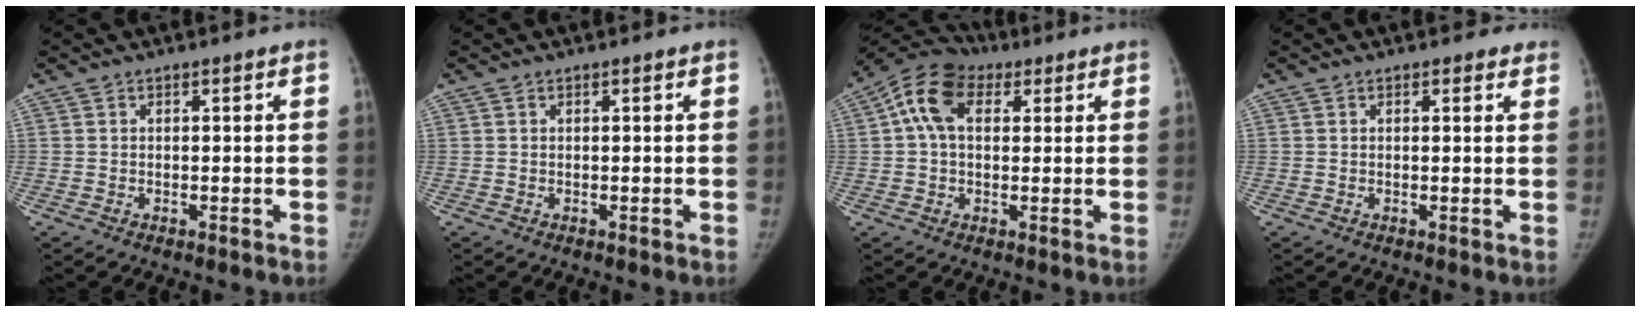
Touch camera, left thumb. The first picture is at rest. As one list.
[{"total": 0.0}, {"total": 10.7, "force": [3.2, 7.1, 7.4], "torque": [-0.126, 0.028, 0.044]}, {"total": 1.6, "force": [1.2, 0.8, 0.6], "torque": [0.009, -0.003, 0.008]}]